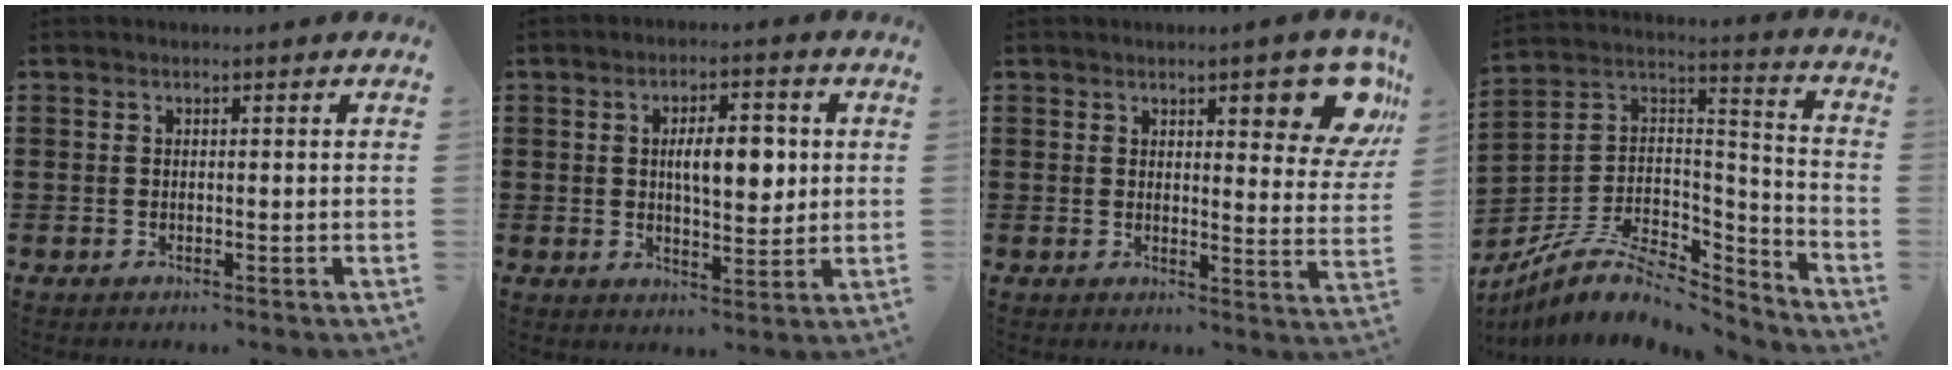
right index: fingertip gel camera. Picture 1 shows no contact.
{"total": 7.0, "force": [1.0, 3.0, 6.3], "torque": [-0.098, 0.002, 0.008]}
{"total": 9.0, "force": [4.9, 2.8, 7.1], "torque": [-0.095, -0.013, 0.078]}
{"total": 9.4, "force": [-6.3, 4.6, 5.2], "torque": [-0.107, 0.013, -0.119]}